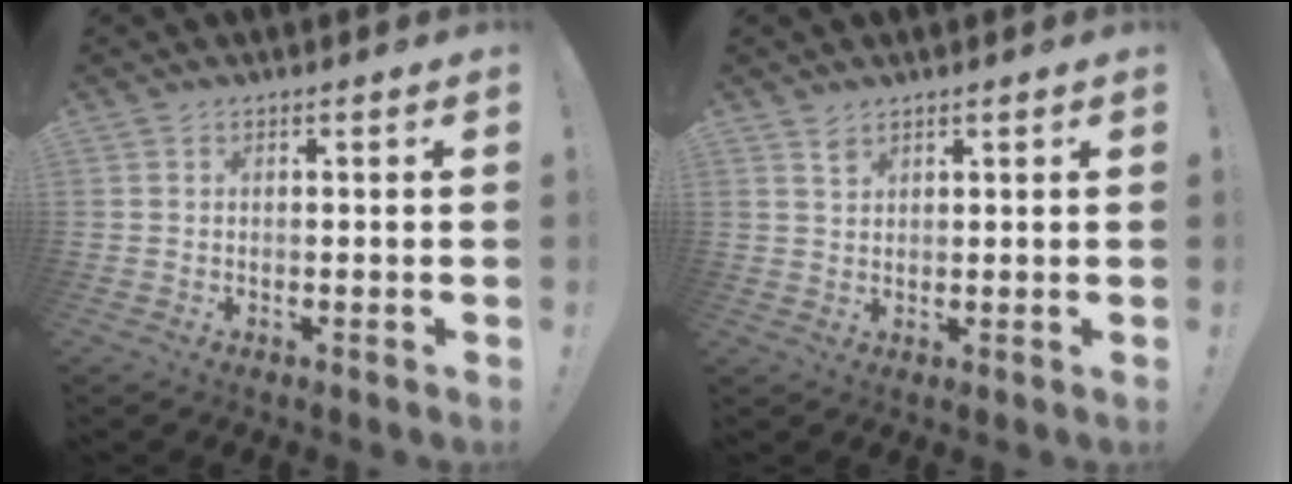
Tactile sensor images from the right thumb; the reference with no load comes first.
{"total": 2.2, "force": [1.7, 1.2, 0.6], "torque": [0.002, -0.013, 0.029]}